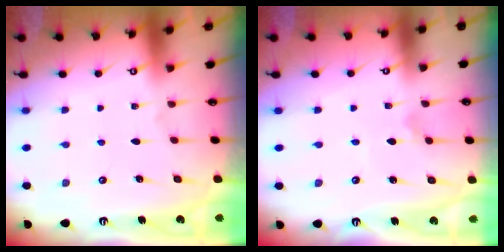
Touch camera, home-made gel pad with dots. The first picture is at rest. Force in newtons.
{"total": 0.8, "press": 0.8, "slide": 0.1}